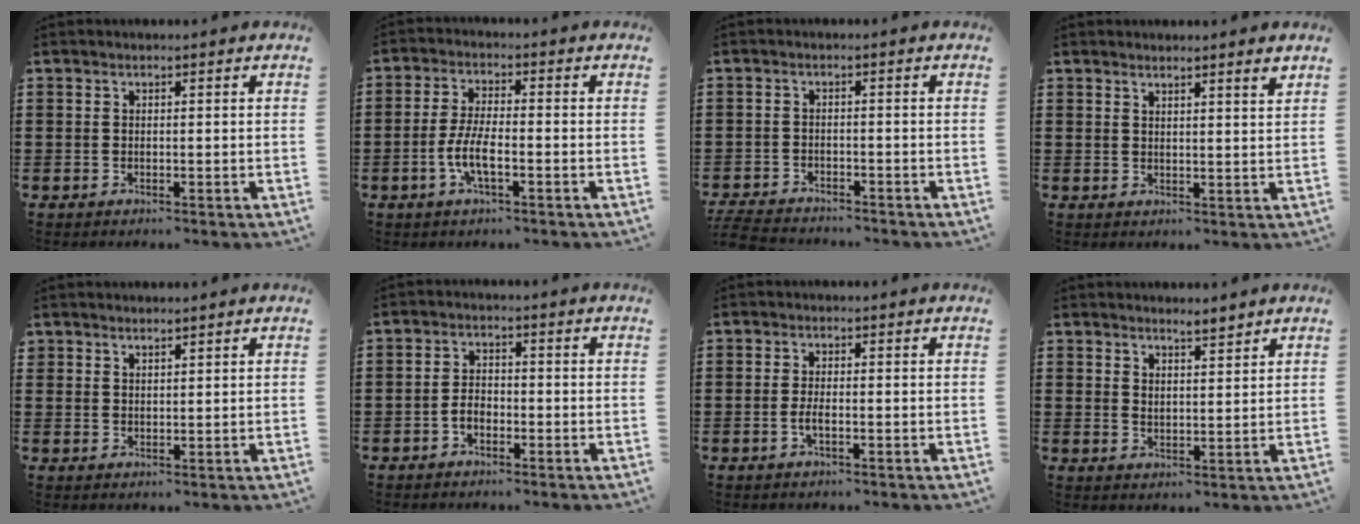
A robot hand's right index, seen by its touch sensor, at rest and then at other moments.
{"total": 5.4, "force": [-2.0, 1.5, 4.8], "torque": [-0.116, -0.009, -0.044]}
{"total": 3.4, "force": [-3.4, 0.3, 0.4], "torque": [-0.024, -0.005, -0.075]}
{"total": 2.0, "force": [1.9, -0.2, 0.6], "torque": [-0.016, 0.001, 0.037]}
{"total": 1.8, "force": [1.7, 0.4, -0.1], "torque": [-0.001, 0.003, 0.034]}
{"total": 2.5, "force": [-1.2, 1.6, 1.6], "torque": [-0.041, 0.002, -0.026]}
{"total": 1.9, "force": [-0.6, 0.5, 1.7], "torque": [-0.033, 0.000, -0.011]}
{"total": 3.0, "force": [2.9, 0.4, 0.4], "torque": [-0.015, -0.003, 0.056]}